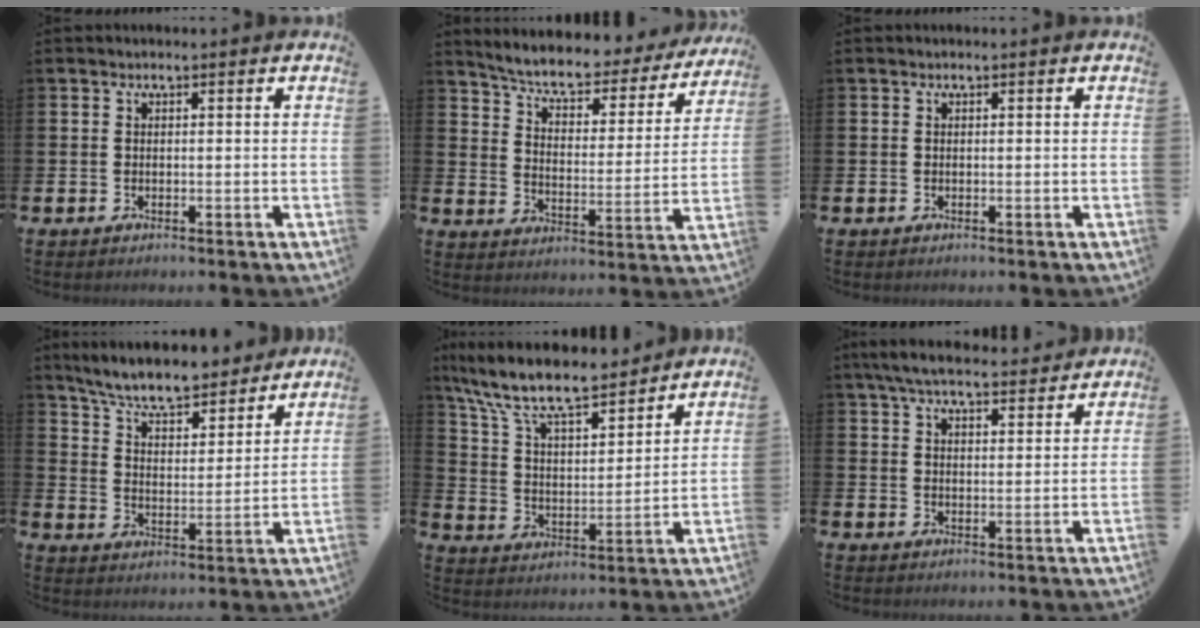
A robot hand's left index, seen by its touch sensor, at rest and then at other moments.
{"total": 6.2, "force": [5.6, 1.4, 2.2], "torque": [-0.065, -0.047, 0.089]}
{"total": 0.0}
{"total": 8.0, "force": [7.4, 1.4, 2.7], "torque": [-0.079, -0.053, 0.129]}
{"total": 10.5, "force": [9.3, 2.4, 4.2], "torque": [-0.128, -0.056, 0.164]}
{"total": 6.5, "force": [6.1, 1.0, 1.9], "torque": [-0.055, -0.027, 0.112]}